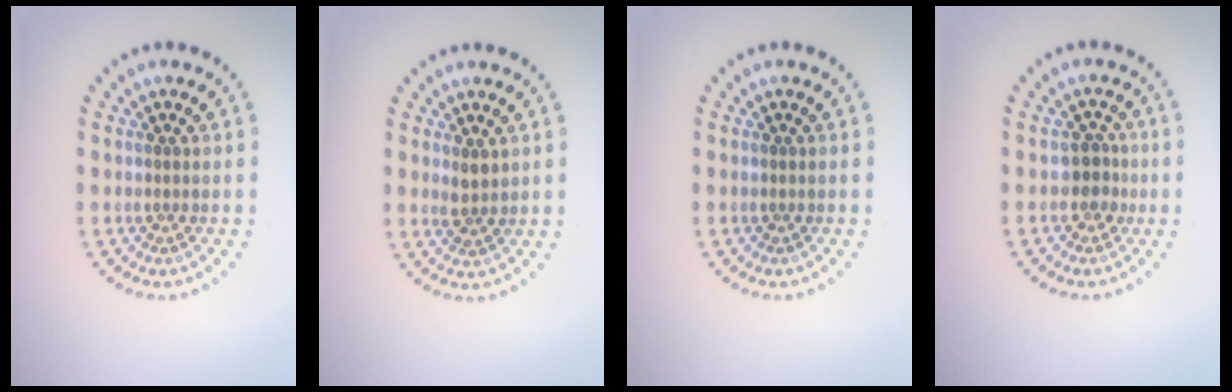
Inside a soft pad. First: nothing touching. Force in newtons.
{"total": 1.5, "press": 1.4, "slide": 0.4}
{"total": 0.0}
{"total": 1.9, "press": 1.5, "slide": 1.1}